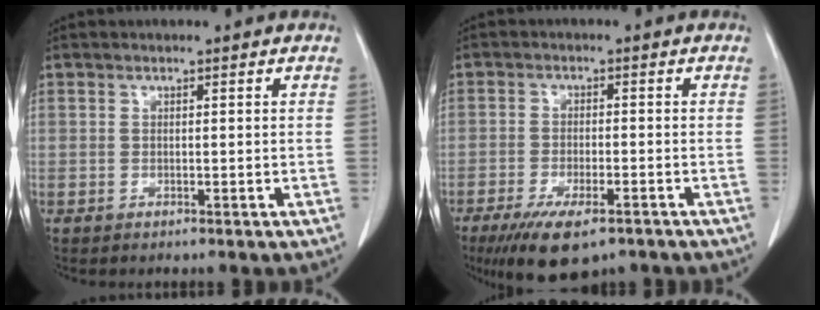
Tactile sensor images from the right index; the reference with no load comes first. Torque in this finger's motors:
{"motor_torque": [1.25, -0.89, 0.51, 0.12]}